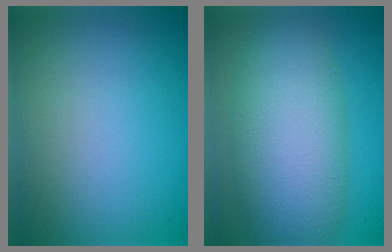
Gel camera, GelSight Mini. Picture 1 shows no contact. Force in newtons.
{"total": 10.1, "press": 10.1, "slide": 0.3}